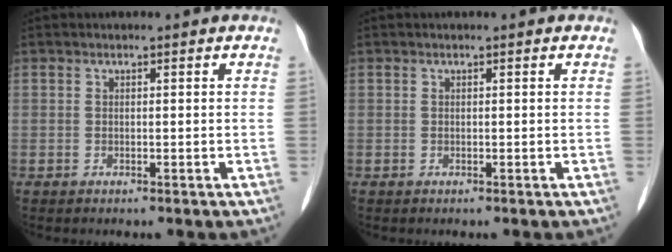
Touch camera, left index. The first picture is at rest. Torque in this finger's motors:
{"motor_torque": [0.00, 0.00, 0.03, 0.00]}